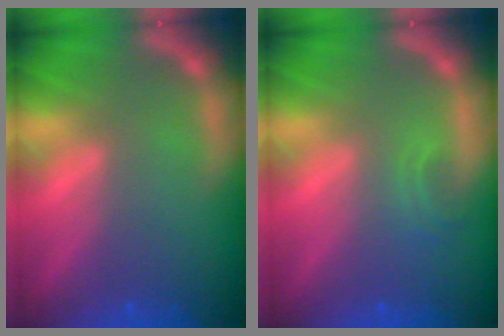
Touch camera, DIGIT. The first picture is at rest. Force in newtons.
{"total": 1.4}